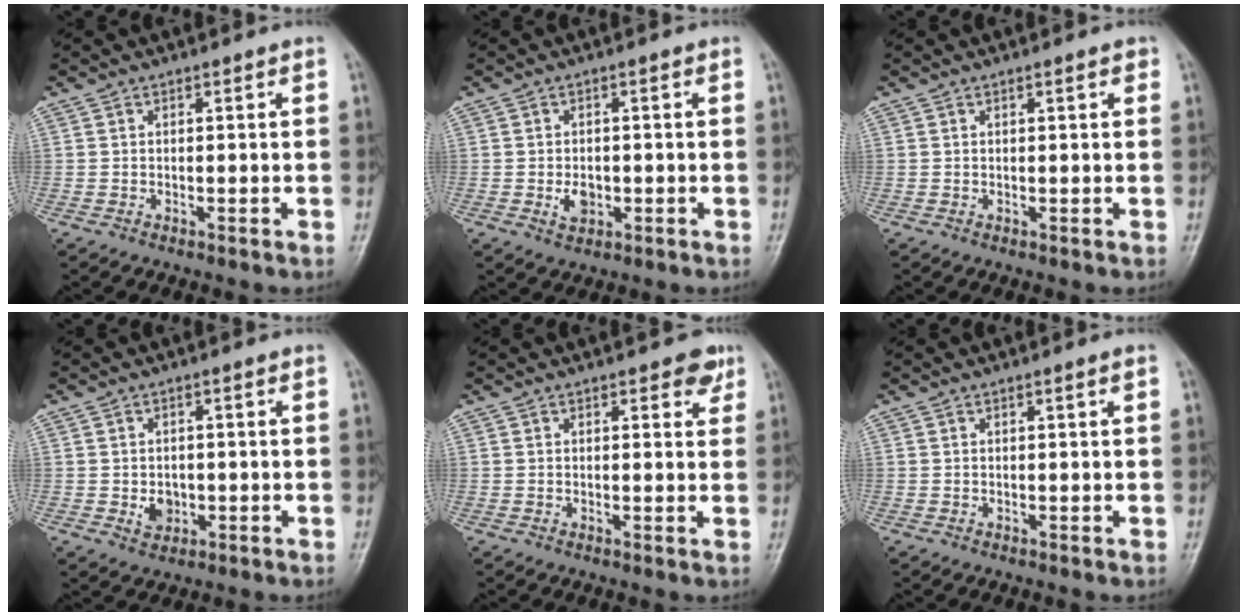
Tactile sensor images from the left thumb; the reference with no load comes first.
{"total": 3.2, "force": [-0.7, 2.4, 2.1], "torque": [-0.028, 0.000, -0.008]}
{"total": 1.2, "force": [0.6, 0.3, 1.0], "torque": [-0.013, 0.001, 0.006]}
{"total": 3.3, "force": [-0.5, 2.6, 1.8], "torque": [-0.018, 0.001, -0.003]}
{"total": 3.4, "force": [2.0, 1.6, 2.3], "torque": [-0.010, -0.006, 0.019]}
{"total": 0.8, "force": [0.3, -0.1, 0.7], "torque": [-0.013, 0.000, 0.006]}